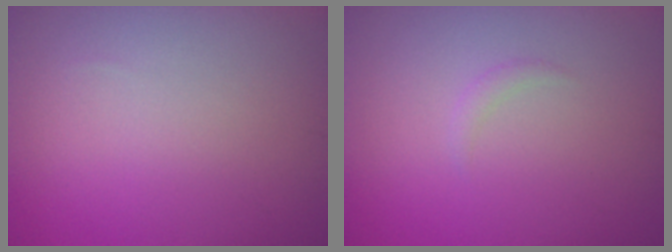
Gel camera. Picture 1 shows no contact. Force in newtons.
{"total": 0.6, "press": 0.6, "slide": 0.1}